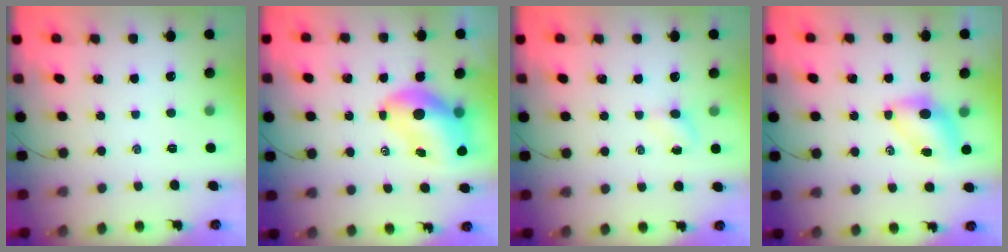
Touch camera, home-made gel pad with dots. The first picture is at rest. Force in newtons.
{"total": 10.2, "press": 9.9, "slide": 2.5}
{"total": 2.8, "press": 2.6, "slide": 0.9}
{"total": 6.3, "press": 6.2, "slide": 0.7}